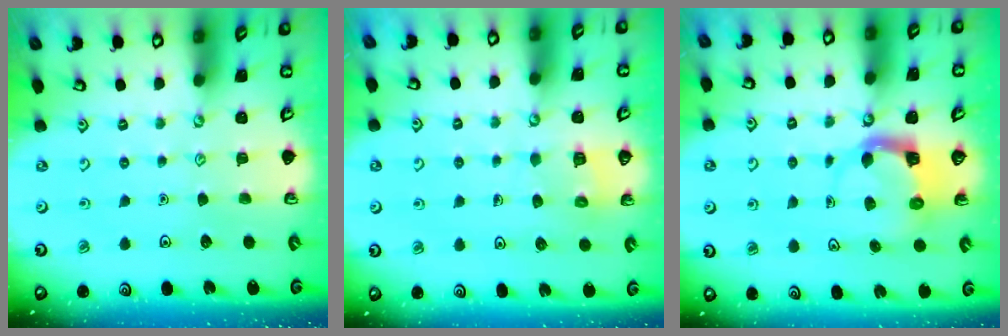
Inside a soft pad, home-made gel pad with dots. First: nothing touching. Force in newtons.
{"total": 5.5, "press": 5.5, "slide": 0.4}
{"total": 3.7, "press": 3.6, "slide": 0.7}